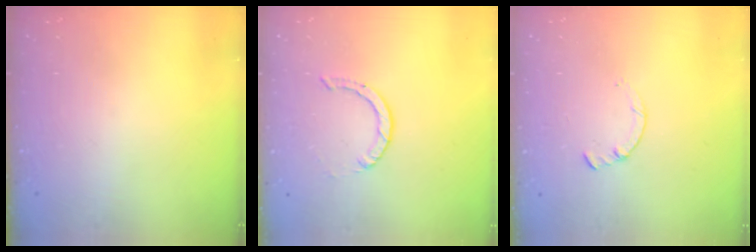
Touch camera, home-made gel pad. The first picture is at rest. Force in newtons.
{"total": 0.9, "press": 0.9, "slide": 0.1}
{"total": 0.7, "press": 0.6, "slide": 0.2}